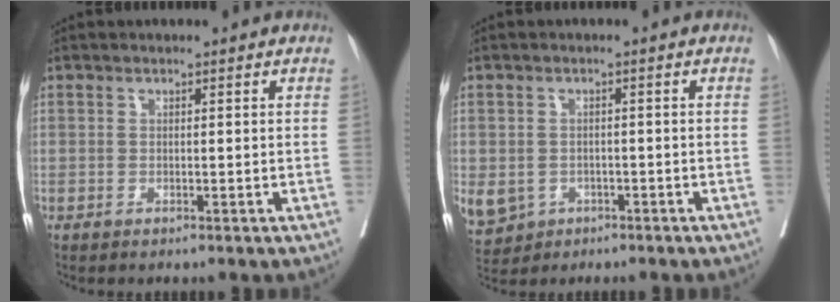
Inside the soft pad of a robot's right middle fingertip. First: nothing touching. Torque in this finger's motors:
{"motor_torque": [0.73, -0.66, 0.54, 0.11]}